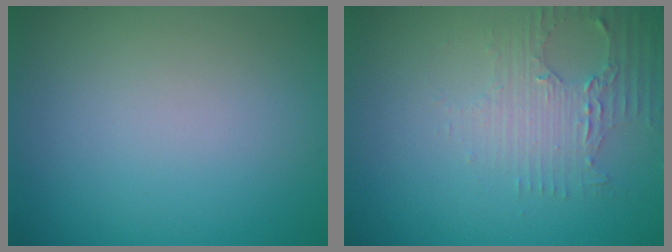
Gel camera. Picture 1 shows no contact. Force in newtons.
{"total": 2.9, "press": 2.5, "slide": 1.5}